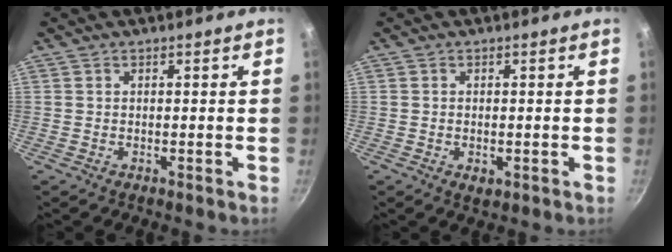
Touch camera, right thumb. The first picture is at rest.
{"total": 2.1, "force": [-0.5, 1.3, 1.6], "torque": [-0.025, -0.005, -0.006]}